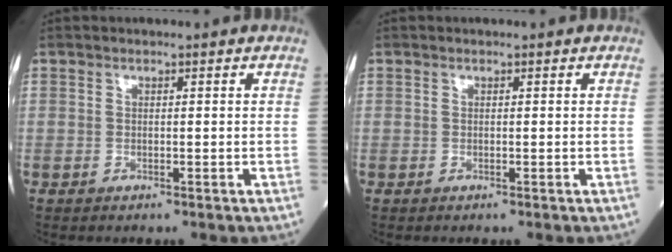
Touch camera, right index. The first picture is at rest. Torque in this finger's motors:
{"motor_torque": [0.05, 0.00, -0.02, 0.00]}